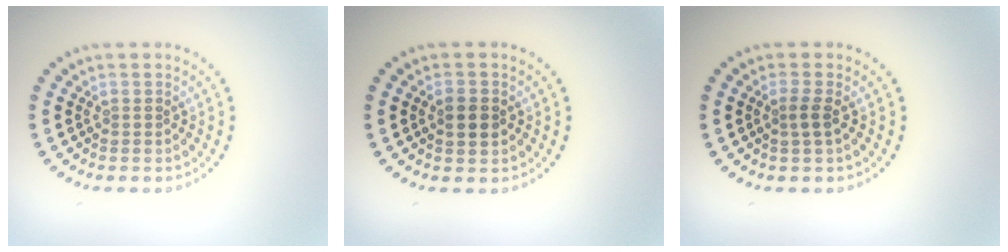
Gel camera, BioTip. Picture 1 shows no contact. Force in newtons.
{"total": 2.2, "press": 2.2, "slide": 0.1}
{"total": 1.2, "press": 1.0, "slide": 0.8}